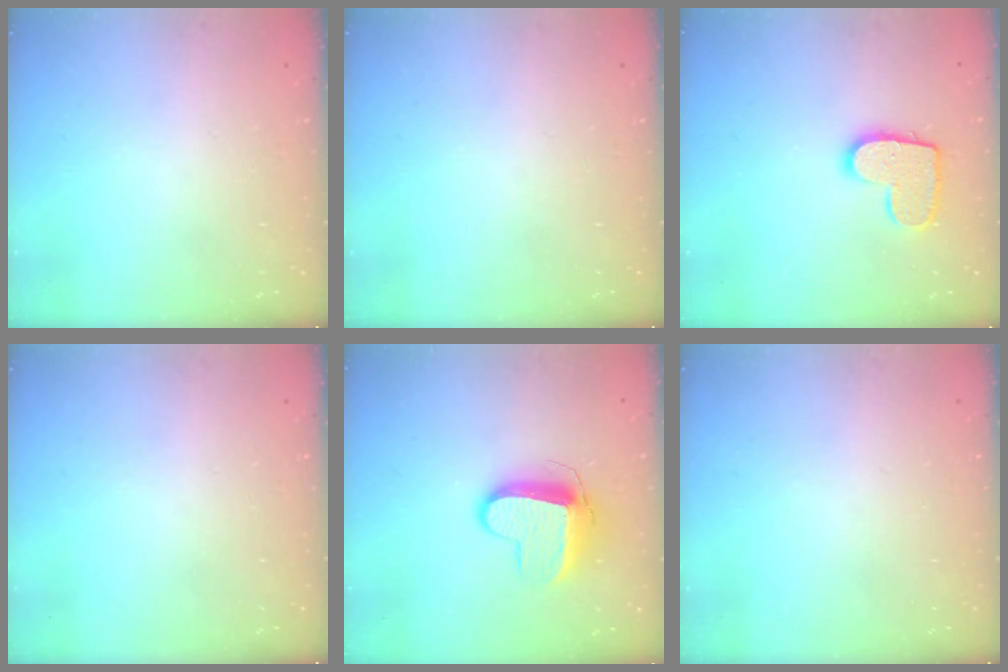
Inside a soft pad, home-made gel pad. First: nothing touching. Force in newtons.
{"total": 0.0}
{"total": 12.0, "press": 12.0, "slide": 0.8}
{"total": 0.0}
{"total": 11.1, "press": 11.1, "slide": 0.4}
{"total": 0.0}